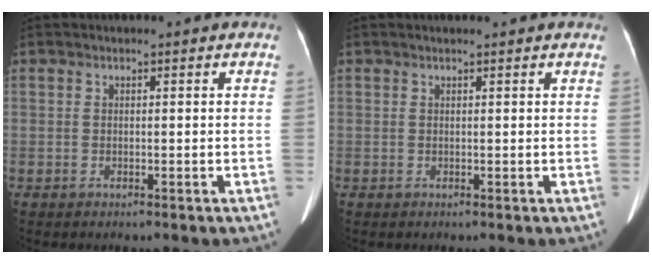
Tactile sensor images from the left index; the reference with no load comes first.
{"total": 2.0, "force": [1.8, 0.1, 0.8], "torque": [-0.011, 0.015, 0.020]}